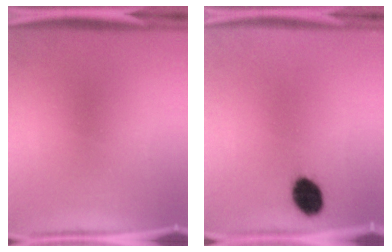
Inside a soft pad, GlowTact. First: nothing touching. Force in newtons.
{"total": 8.0}